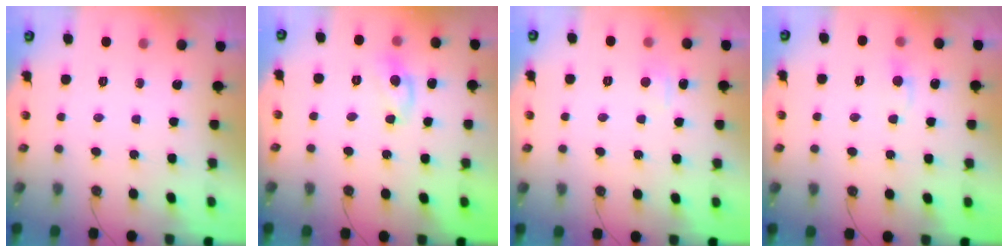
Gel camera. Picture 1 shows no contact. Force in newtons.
{"total": 5.3, "press": 5.2, "slide": 0.3}
{"total": 1.6, "press": 1.4, "slide": 0.7}
{"total": 0.7, "press": 0.3, "slide": 0.7}